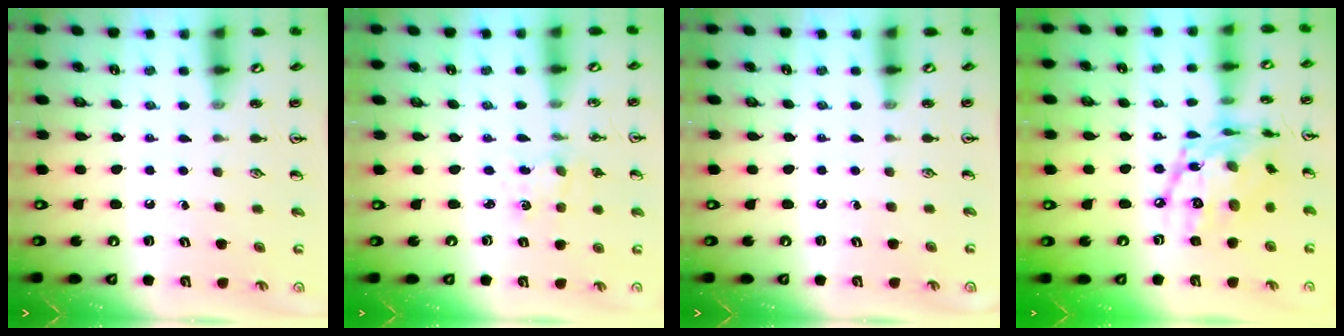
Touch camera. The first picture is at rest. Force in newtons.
{"total": 1.2, "press": 1.2, "slide": 0.2}
{"total": 0.0}
{"total": 18.5, "press": 18.4, "slide": 1.7}